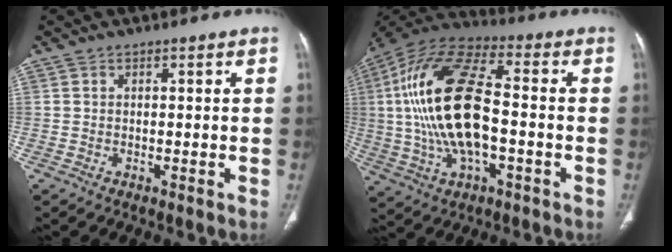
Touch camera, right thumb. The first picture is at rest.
{"total": 22.2, "force": [-0.8, 10.2, 19.7], "torque": [-0.402, 0.024, -0.016]}